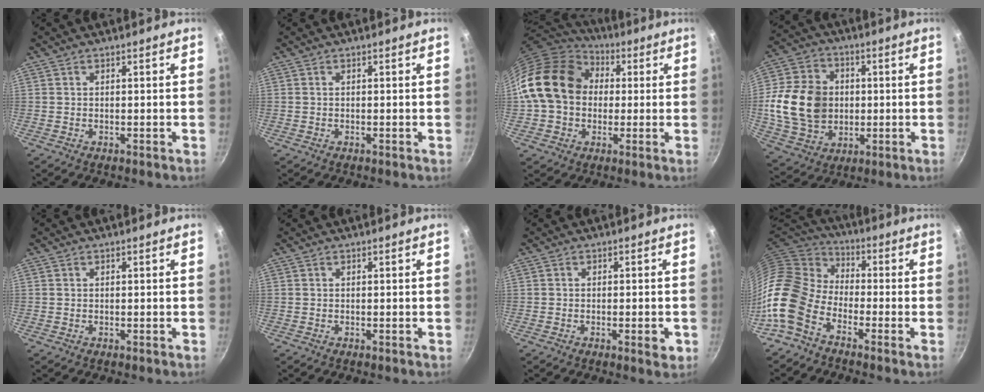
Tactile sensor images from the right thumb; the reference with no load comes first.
{"total": 0.0}
{"total": 17.8, "force": [2.4, 14.2, 10.4], "torque": [-0.170, 0.035, 0.035]}
{"total": 17.7, "force": [0.5, 14.0, 10.8], "torque": [-0.186, 0.009, 0.014]}
{"total": 0.0}
{"total": 0.0}
{"total": 2.9, "force": [-1.0, 0.7, 2.6], "torque": [-0.035, 0.002, -0.015]}
{"total": 14.4, "force": [-6.8, 9.2, 8.8], "torque": [-0.160, 0.055, -0.165]}